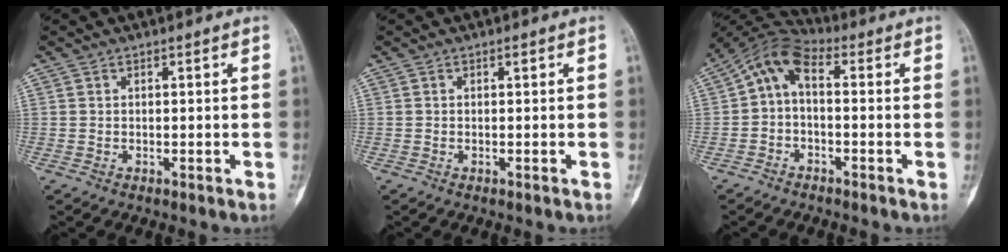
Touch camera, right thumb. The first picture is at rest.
{"total": 0.6, "force": [0.1, 0.1, 0.6], "torque": [-0.008, 0.000, 0.003]}
{"total": 7.2, "force": [-0.2, 4.0, 6.0], "torque": [-0.104, 0.032, -0.020]}